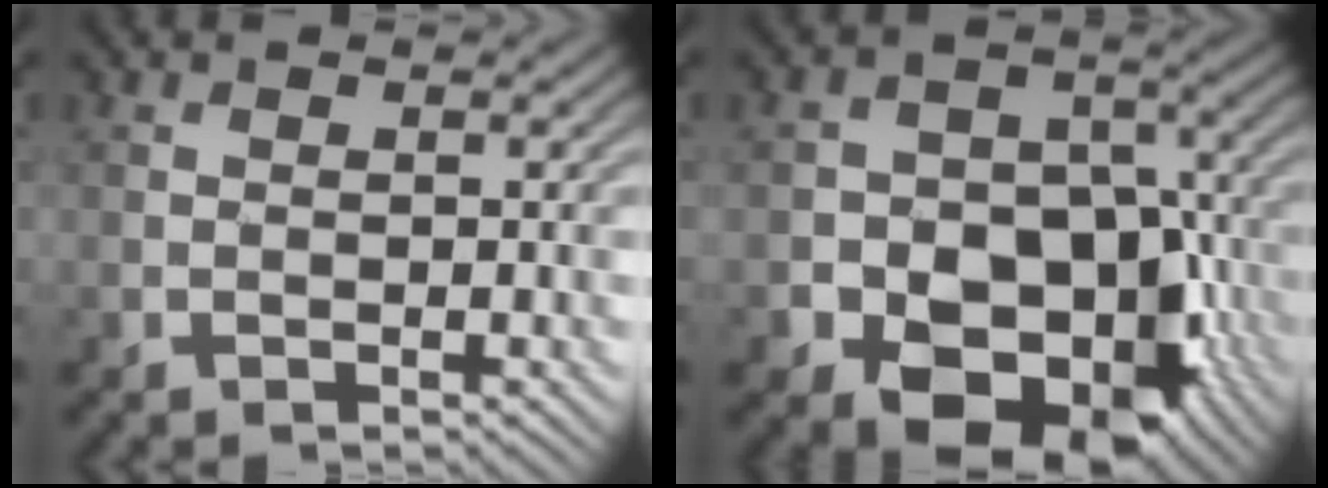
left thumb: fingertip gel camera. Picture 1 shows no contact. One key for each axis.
{"total": 16.5, "fx": -7.4, "fy": 12.1, "fz": 8.5, "tx": -0.117, "ty": -0.024, "tz": -0.143}